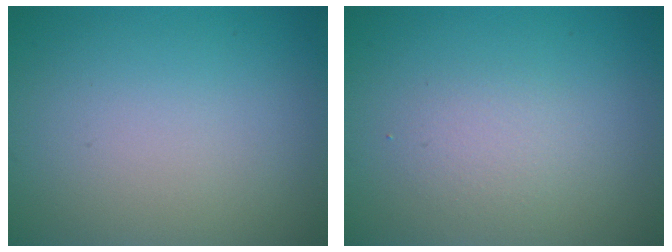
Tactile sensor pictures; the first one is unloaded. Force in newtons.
{"total": 1.6, "press": 1.6, "slide": 0.1}